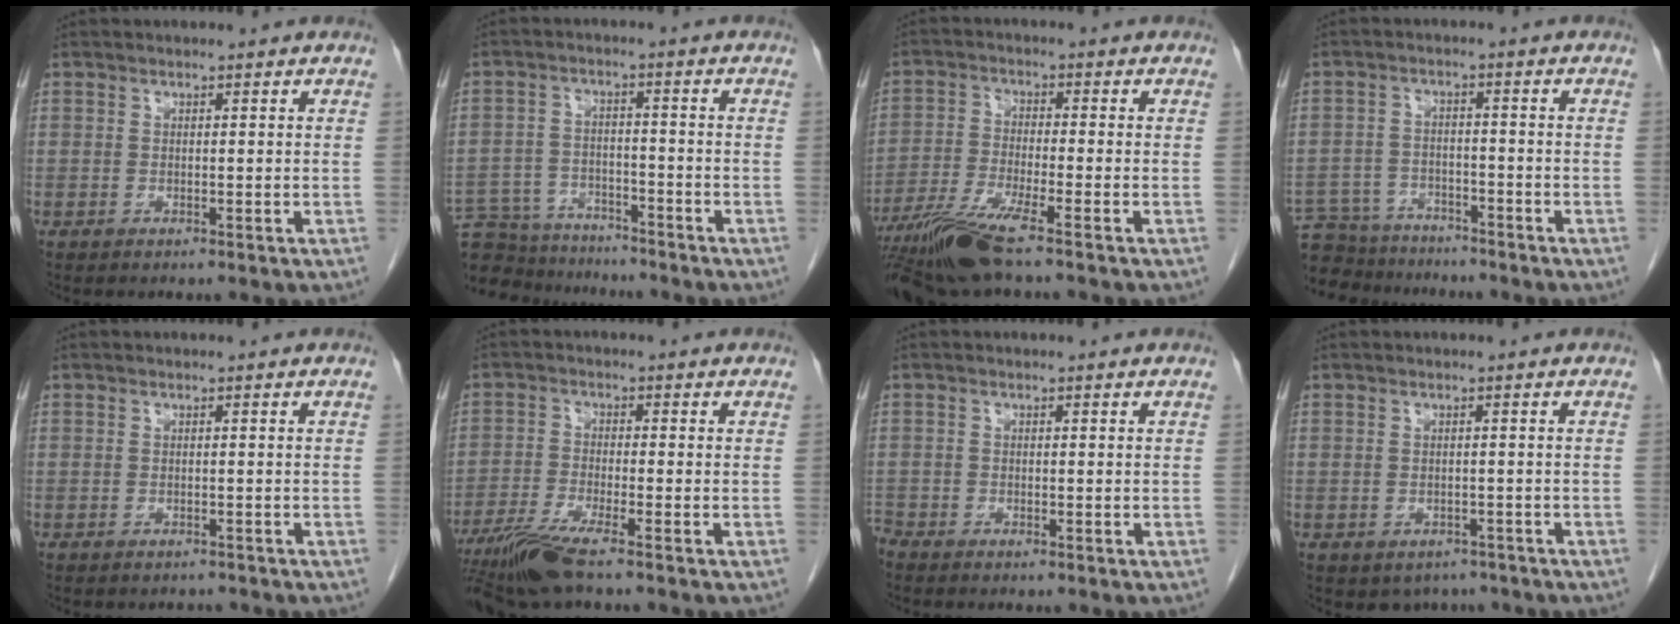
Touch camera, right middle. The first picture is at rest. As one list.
[{"total": 13.3, "force": [-12.2, 4.2, 2.8], "torque": [-0.060, 0.011, -0.183]}, {"total": 8.9, "force": [-6.8, -0.6, 5.7], "torque": [-0.113, -0.028, -0.128]}, {"total": 10.9, "force": [-9.9, 4.0, 1.8], "torque": [-0.040, 0.009, -0.151]}, {"total": 1.4, "force": [-1.3, 0.5, -0.1], "torque": [-0.002, -0.002, -0.019]}, {"total": 7.1, "force": [-5.4, -0.4, 4.5], "torque": [-0.089, -0.024, -0.104]}, {"total": 1.5, "force": [-1.5, 0.2, 0.0], "torque": [-0.004, -0.004, -0.027]}, {"total": 3.7, "force": [-2.7, 2.4, 0.6], "torque": [-0.001, 0.005, -0.033]}]